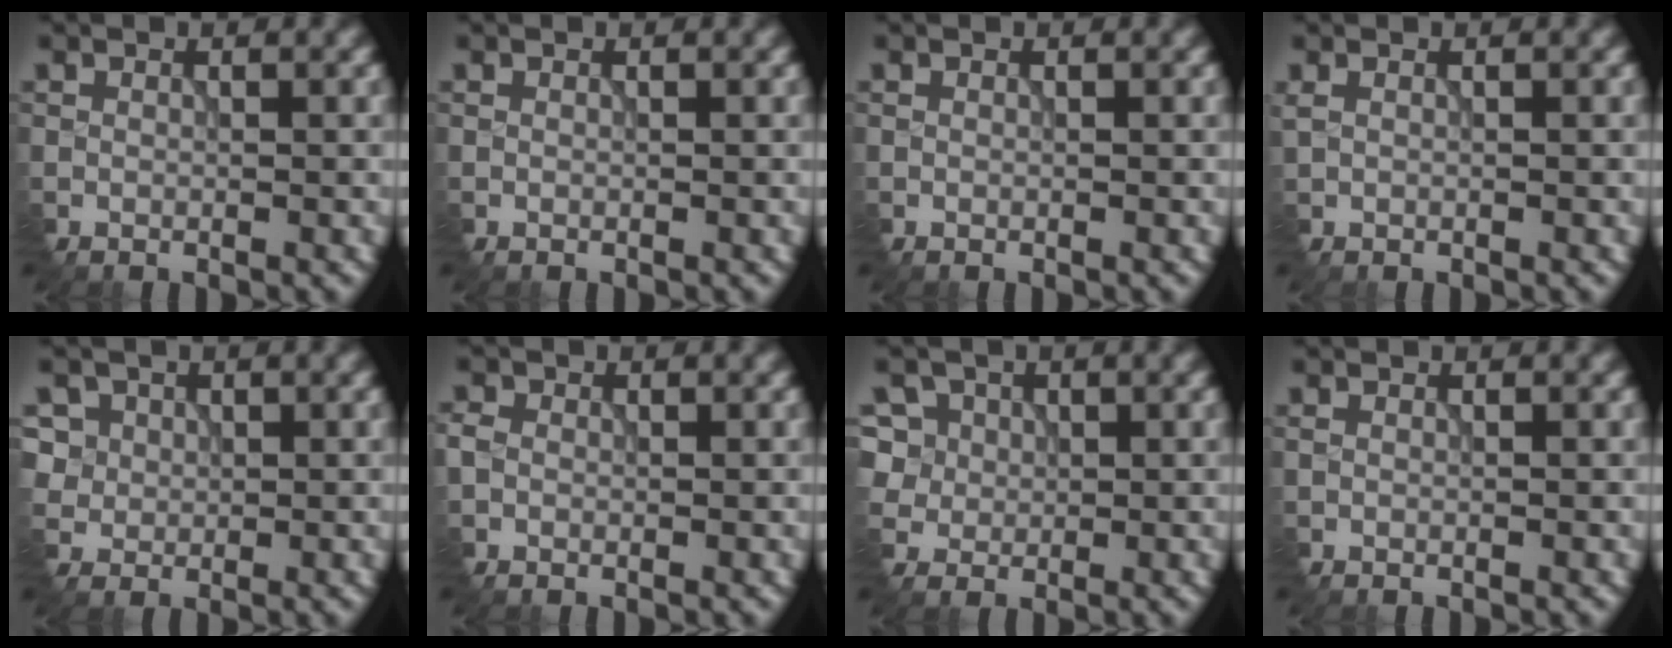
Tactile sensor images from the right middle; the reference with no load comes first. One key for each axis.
{"total": 0.0}
{"total": 0.0}
{"total": 0.9, "fx": 0.4, "fy": 0.4, "fz": 0.6, "tx": -0.018, "ty": 0.000, "tz": 0.013}
{"total": 3.9, "fx": 1.6, "fy": 3.4, "fz": 1.2, "tx": -0.045, "ty": -0.002, "tz": 0.027}
{"total": 1.6, "fx": -0.2, "fy": 1.4, "fz": 0.7, "tx": -0.018, "ty": 0.000, "tz": -0.008}
{"total": 6.6, "fx": 2.6, "fy": 5.5, "fz": 2.6, "tx": -0.067, "ty": 0.021, "tz": 0.028}
{"total": 0.6, "fx": 0.1, "fy": 0.4, "fz": 0.4, "tx": -0.009, "ty": -0.001, "tz": 0.005}